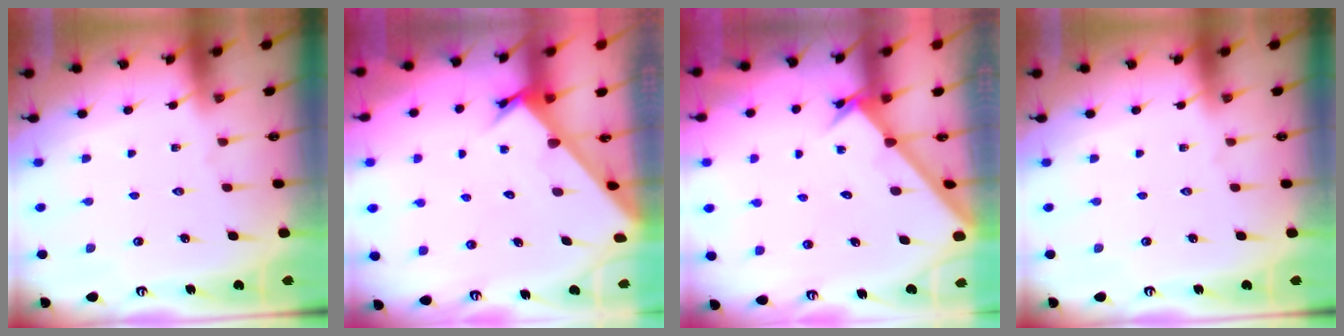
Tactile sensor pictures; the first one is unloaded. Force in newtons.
{"total": 2.1, "press": 2.1, "slide": 0.1}
{"total": 2.2, "press": 2.2, "slide": 0.2}
{"total": 0.0}